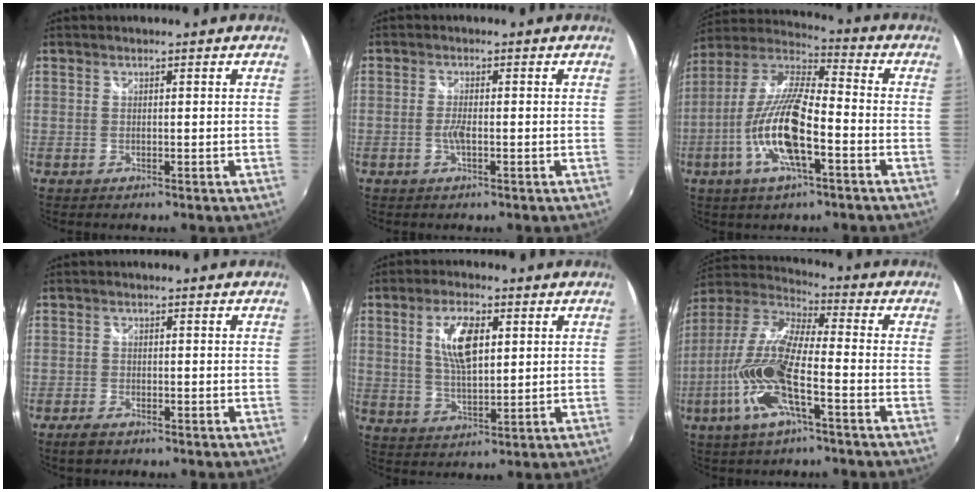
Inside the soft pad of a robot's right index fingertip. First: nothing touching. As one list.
[{"total": 2.3, "force": [-0.7, 0.5, 2.2], "torque": [-0.047, -0.002, -0.014]}, {"total": 16.2, "force": [-5.9, 4.3, 14.5], "torque": [-0.290, -0.011, -0.117]}, {"total": 3.0, "force": [-2.2, 1.3, 1.6], "torque": [-0.040, -0.005, -0.042]}, {"total": 8.6, "force": [2.6, 3.6, 7.3], "torque": [-0.137, 0.007, 0.052]}, {"total": 16.6, "force": [-6.2, 3.8, 14.9], "torque": [-0.312, -0.016, -0.129]}]